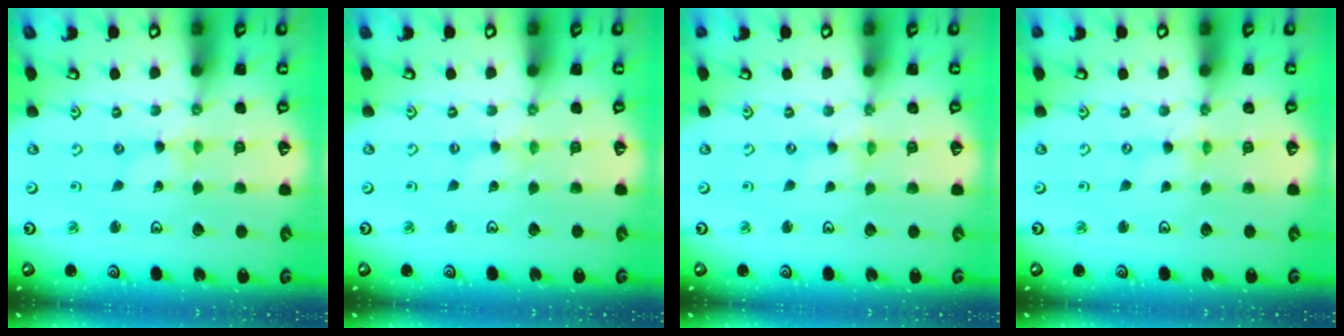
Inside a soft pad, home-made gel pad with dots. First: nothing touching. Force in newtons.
{"total": 1.1, "press": 1.0, "slide": 0.3}
{"total": 0.0}
{"total": 0.0}